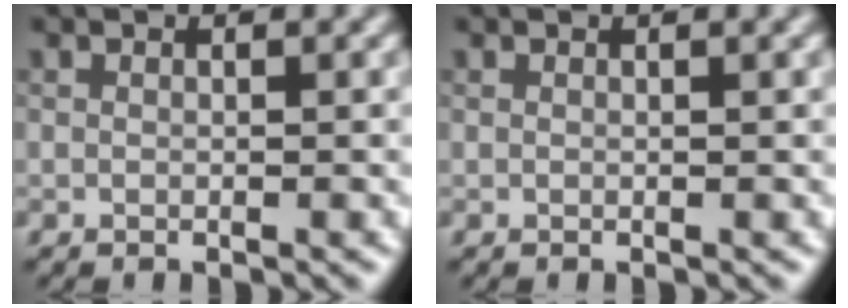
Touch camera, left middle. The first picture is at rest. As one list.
[{"total": 0.8, "force": [0.4, 0.4, 0.5], "torque": [-0.002, 0.003, -0.001]}]